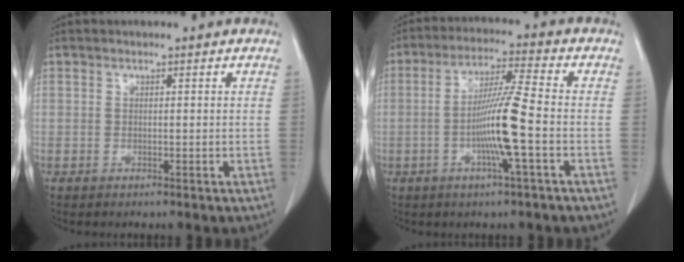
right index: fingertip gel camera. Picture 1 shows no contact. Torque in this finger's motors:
{"motor_torque": [1.73, -0.09, 0.76, 0.13]}